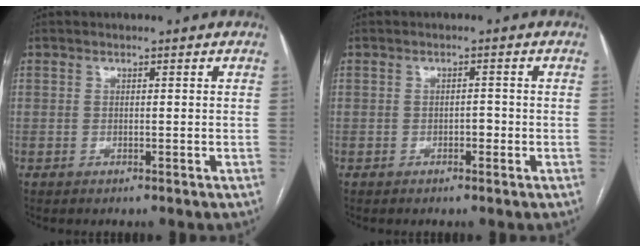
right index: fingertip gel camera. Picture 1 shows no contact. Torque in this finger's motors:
{"motor_torque": [0.46, 0.20, 0.05, 0.01]}